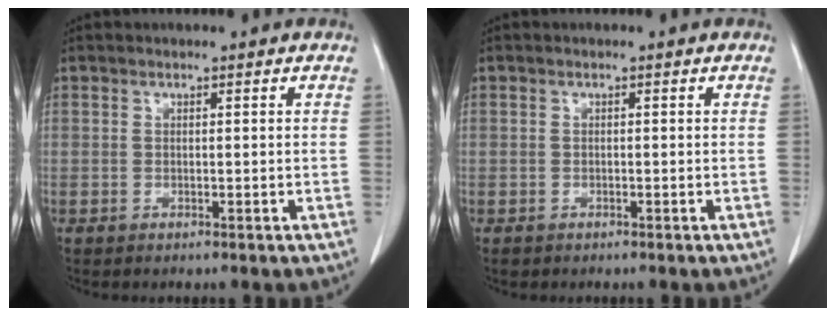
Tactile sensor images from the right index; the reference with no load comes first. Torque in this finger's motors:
{"motor_torque": [-0.35, 0.00, -0.86, -0.21]}